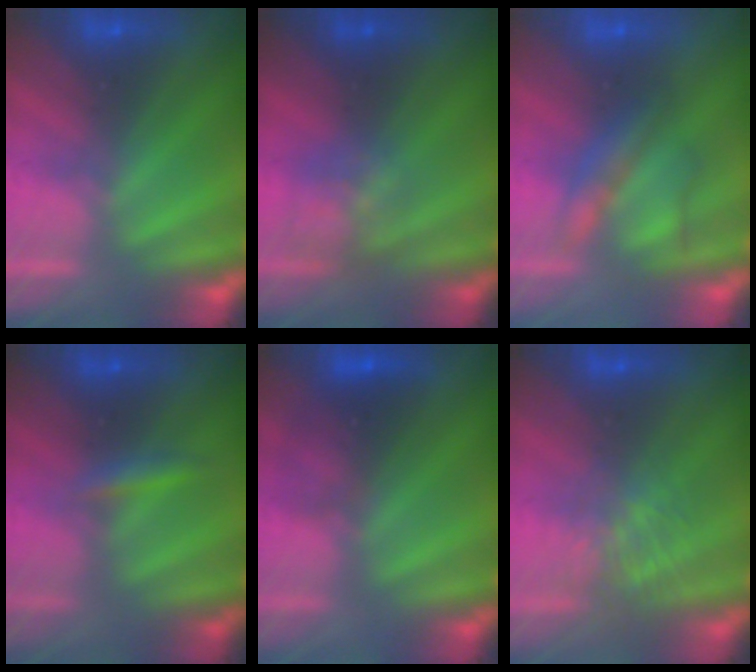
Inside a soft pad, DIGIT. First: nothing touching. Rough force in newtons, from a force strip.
{"total": 2.8}
{"total": 2.2}
{"total": 2.3}
{"total": 2.9}
{"total": 3.8}